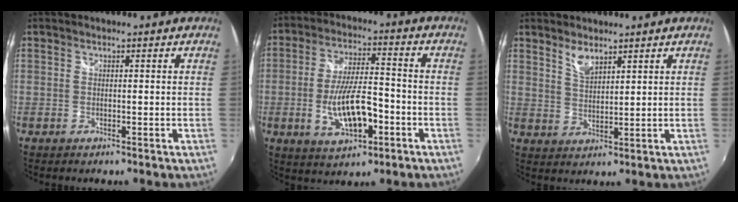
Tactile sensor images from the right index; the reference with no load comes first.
{"total": 12.2, "force": [-3.9, 4.5, 10.6], "torque": [-0.205, -0.006, -0.059]}
{"total": 3.7, "force": [2.9, 1.1, 2.1], "torque": [-0.036, -0.002, 0.053]}